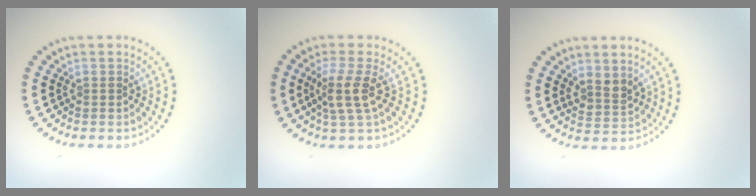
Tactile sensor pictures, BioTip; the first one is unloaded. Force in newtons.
{"total": 2.9, "press": 2.3, "slide": 1.8}
{"total": 2.1, "press": 1.8, "slide": 1.1}